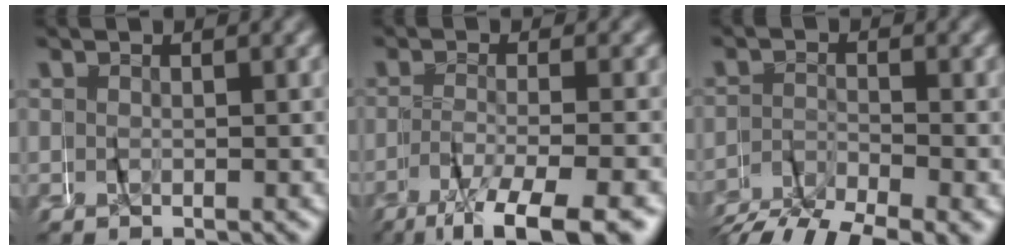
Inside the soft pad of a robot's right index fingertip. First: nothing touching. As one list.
[{"total": 7.3, "force": [-5.8, 1.3, 4.2], "torque": [-0.077, -0.018, -0.082]}, {"total": 4.7, "force": [-4.3, 0.9, 1.5], "torque": [-0.021, 0.000, -0.078]}]